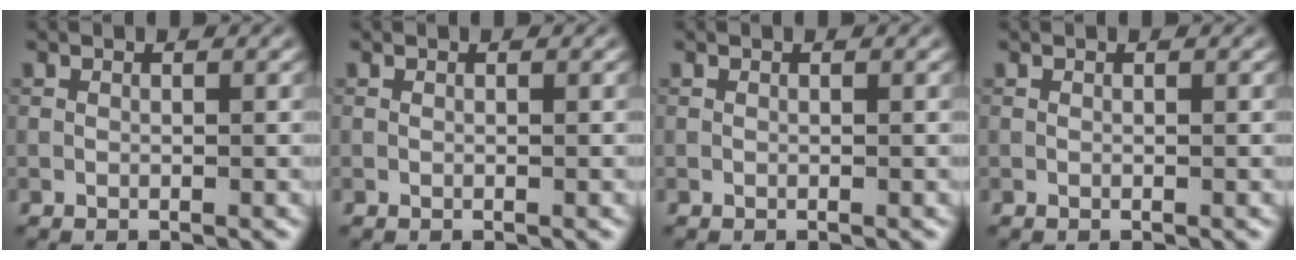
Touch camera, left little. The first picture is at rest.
{"total": 0.0}
{"total": 0.0}
{"total": 0.0}